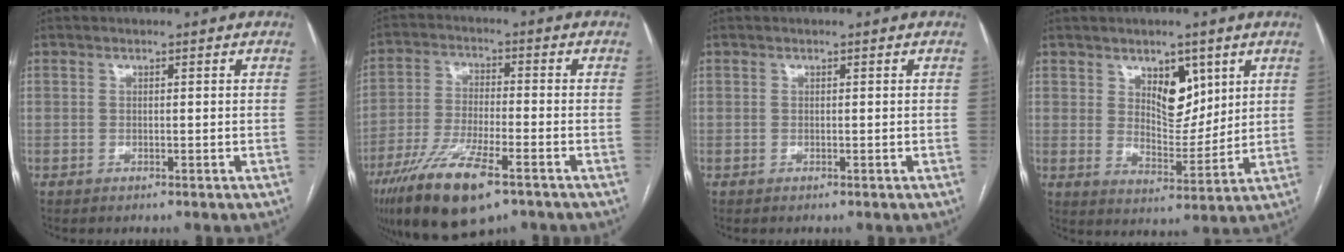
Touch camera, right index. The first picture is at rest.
{"total": 13.4, "force": [-8.1, 3.0, 10.2], "torque": [-0.196, -0.025, -0.140]}
{"total": 0.0}
{"total": 7.6, "force": [3.8, 4.0, 5.2], "torque": [-0.081, -0.004, 0.070]}